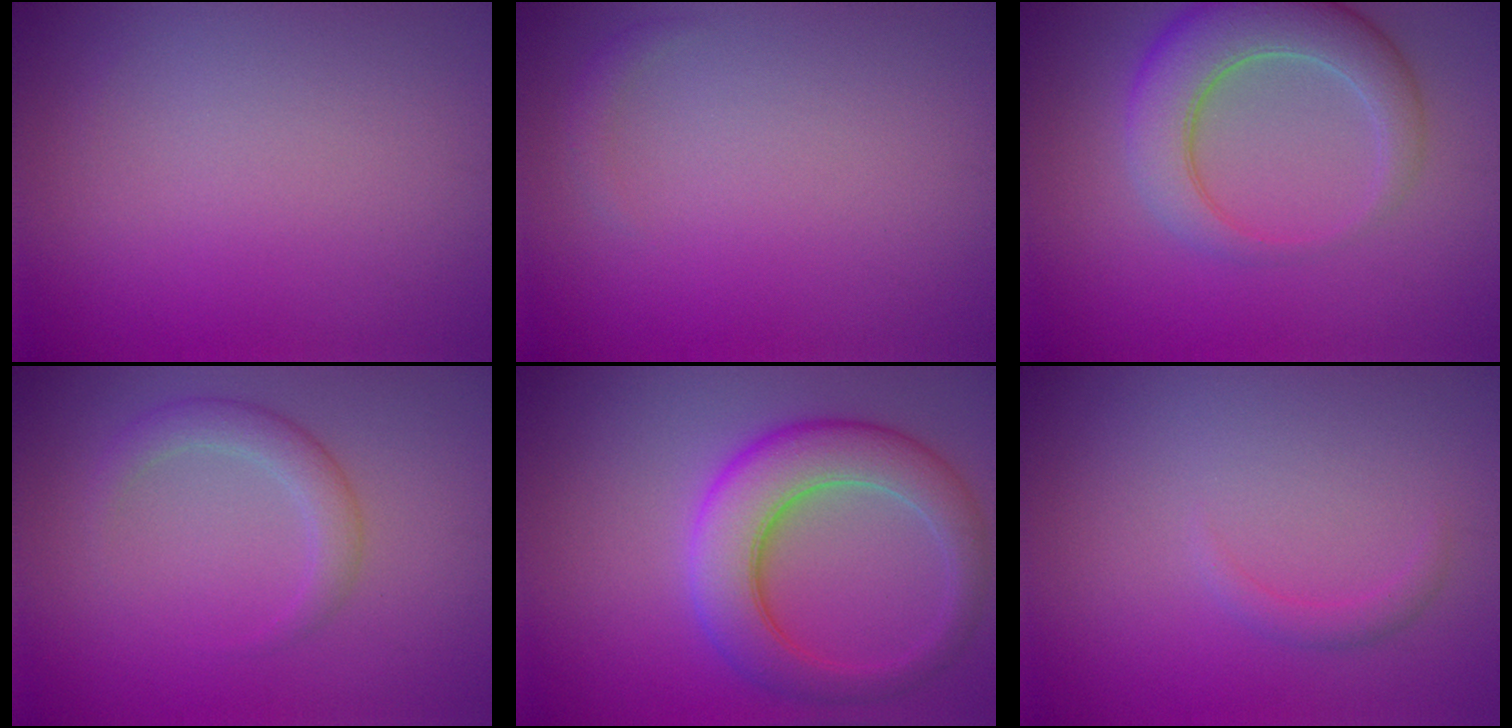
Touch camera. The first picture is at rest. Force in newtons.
{"total": 0.7, "press": 0.7, "slide": 0.1}
{"total": 6.4, "press": 6.4, "slide": 0.2}
{"total": 2.5, "press": 2.5, "slide": 0.2}
{"total": 7.0, "press": 7.0, "slide": 0.3}
{"total": 1.1, "press": 1.1, "slide": 0.1}